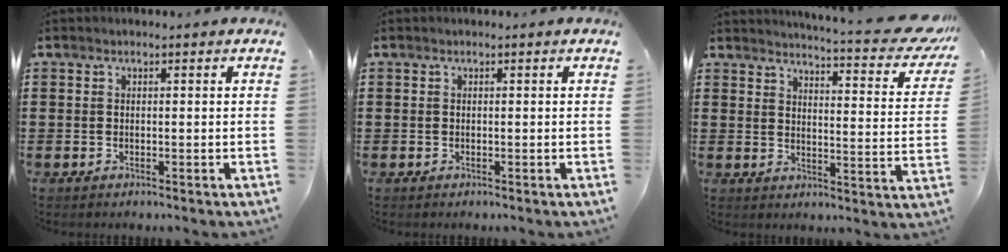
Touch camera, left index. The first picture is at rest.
{"total": 0.0}
{"total": 5.6, "force": [5.0, -0.3, 2.4], "torque": [-0.045, -0.045, 0.079]}